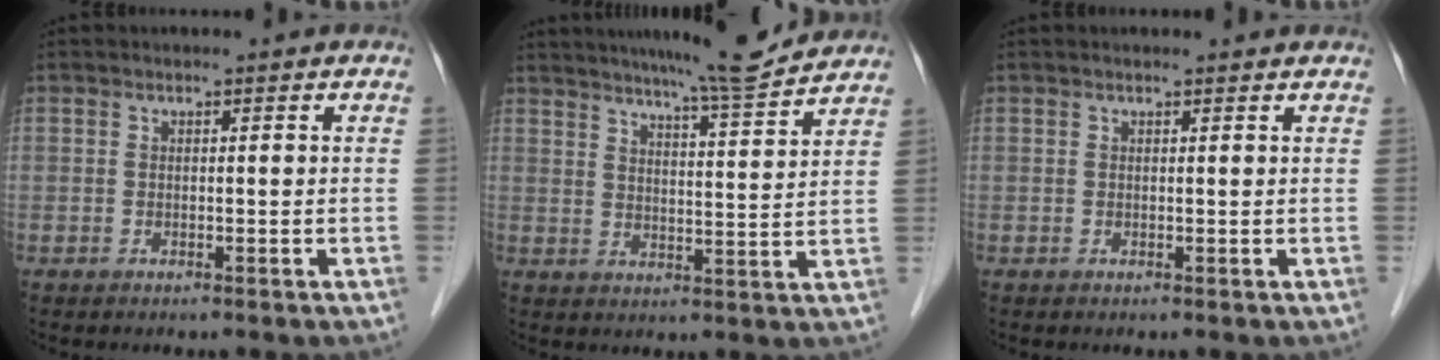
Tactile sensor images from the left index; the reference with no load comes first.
{"total": 11.4, "force": [10.5, -0.4, 4.4], "torque": [-0.070, -0.002, 0.144]}
{"total": 2.2, "force": [2.1, 0.3, 0.6], "torque": [-0.012, 0.014, 0.022]}